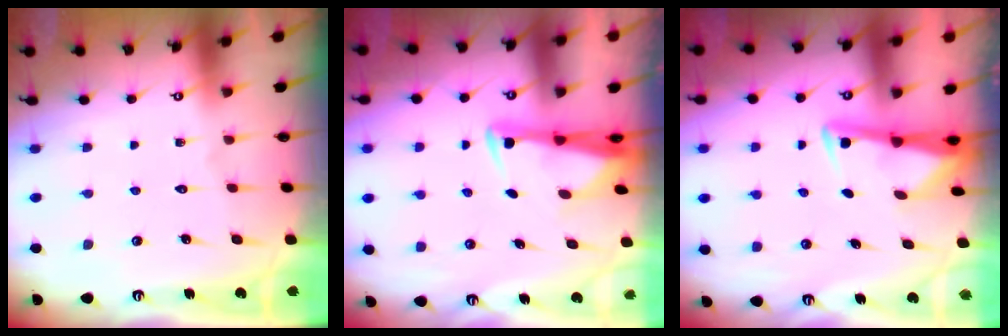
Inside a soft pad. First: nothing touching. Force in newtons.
{"total": 2.9, "press": 2.9, "slide": 0.6}
{"total": 3.0, "press": 2.9, "slide": 0.4}